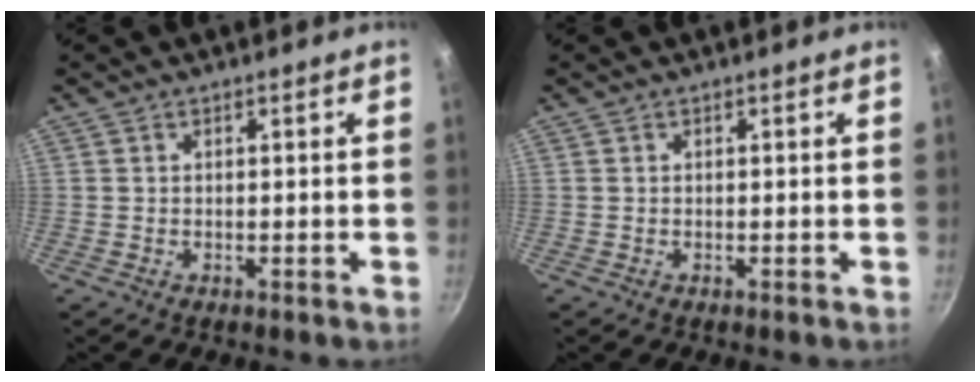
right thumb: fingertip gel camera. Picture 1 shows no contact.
{"total": 0.0}